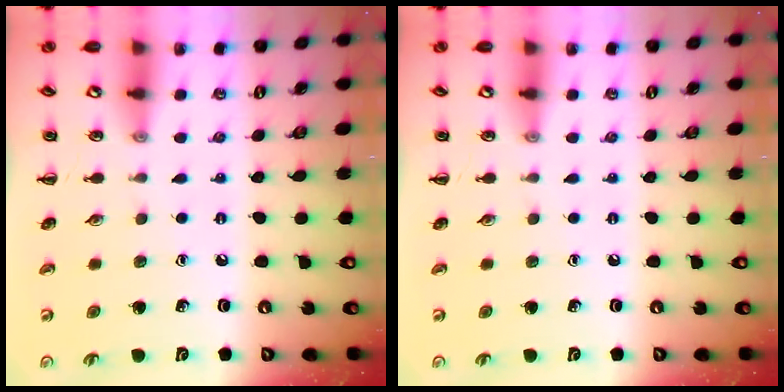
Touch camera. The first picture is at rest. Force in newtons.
{"total": 0.0}